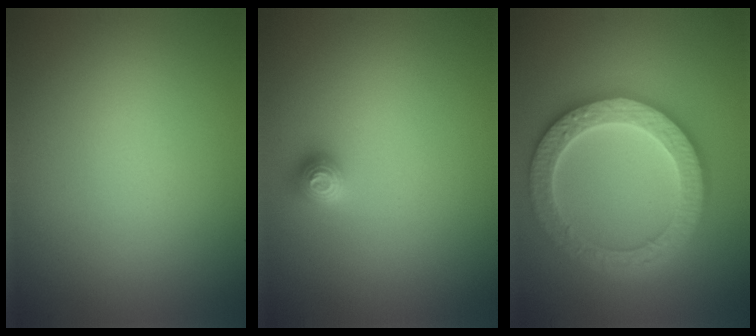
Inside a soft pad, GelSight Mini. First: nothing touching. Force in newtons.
{"total": 1.2, "press": 1.1, "slide": 0.2}
{"total": 6.4, "press": 6.2, "slide": 1.3}